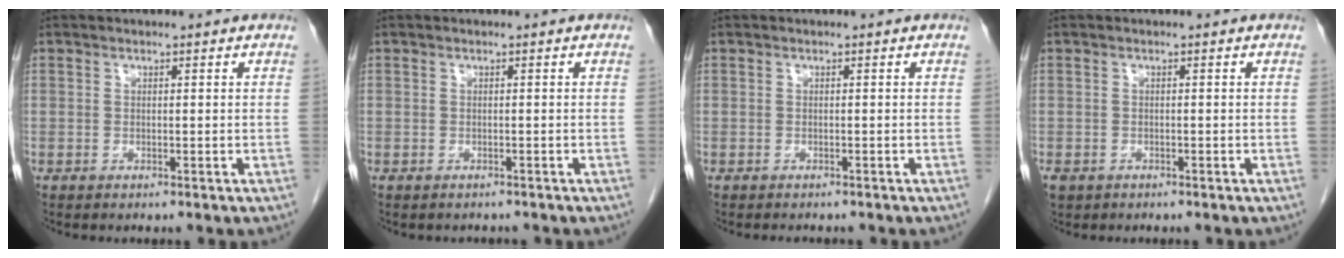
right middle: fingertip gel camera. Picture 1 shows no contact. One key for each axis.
{"total": 1.4, "fx": -1.2, "fy": 0.6, "fz": 0.1, "tx": -0.008, "ty": -0.001, "tz": -0.017}
{"total": 1.9, "fx": -1.7, "fy": 0.7, "fz": 0.5, "tx": -0.009, "ty": -0.003, "tz": -0.020}
{"total": 2.5, "fx": -1.7, "fy": 1.6, "fz": 0.9, "tx": -0.020, "ty": -0.003, "tz": -0.023}